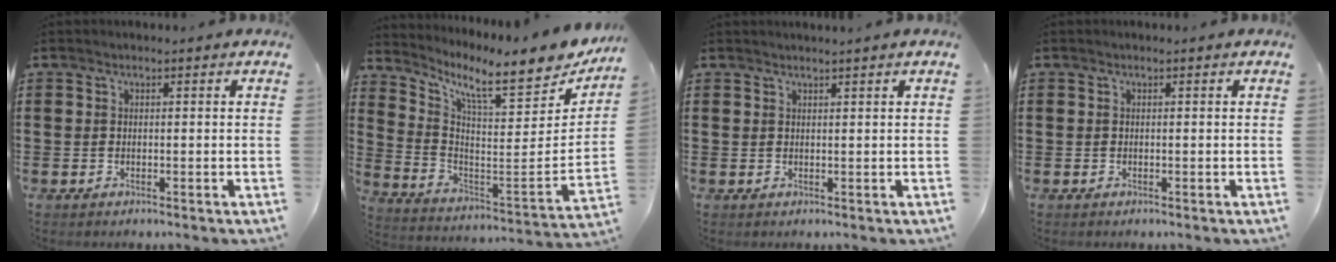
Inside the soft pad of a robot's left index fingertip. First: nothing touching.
{"total": 9.7, "force": [7.9, 1.0, 5.6], "torque": [-0.130, -0.071, 0.125]}
{"total": 0.9, "force": [0.8, -0.2, 0.4], "torque": [-0.006, -0.003, 0.016]}
{"total": 0.0}